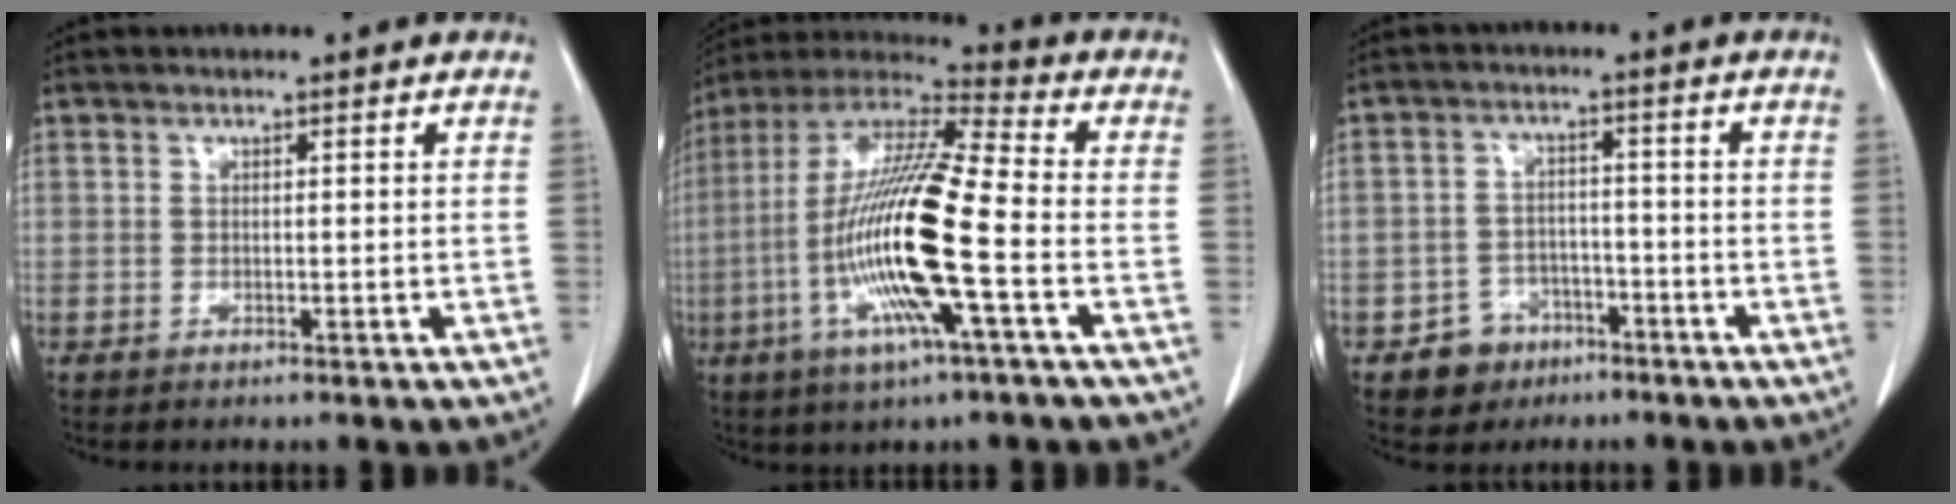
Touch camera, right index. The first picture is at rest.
{"total": 18.7, "force": [-4.5, 1.2, 18.1], "torque": [-0.372, -0.011, -0.092]}
{"total": 5.4, "force": [-3.1, 4.4, 0.7], "torque": [-0.004, 0.015, -0.043]}